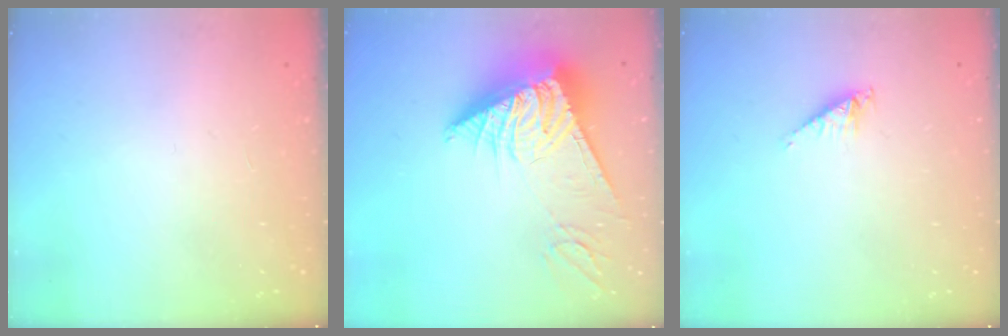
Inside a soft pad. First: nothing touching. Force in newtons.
{"total": 14.1, "press": 13.9, "slide": 2.1}
{"total": 2.7, "press": 2.7, "slide": 0.3}